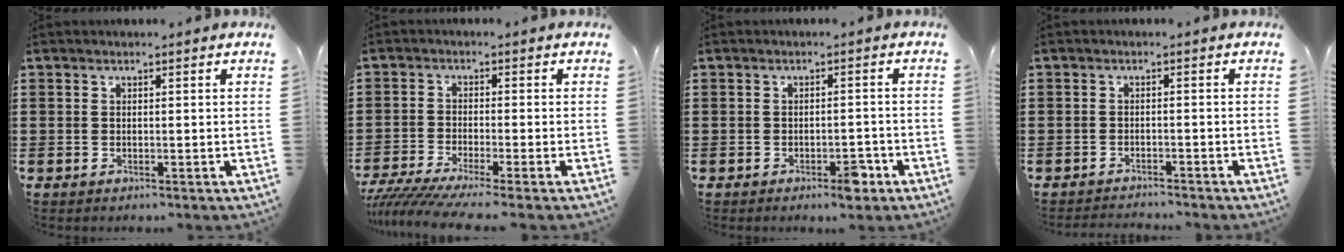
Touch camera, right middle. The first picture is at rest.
{"total": 4.1, "force": [-3.5, -0.3, 2.1], "torque": [-0.059, -0.023, -0.072]}
{"total": 3.1, "force": [-2.1, 1.0, 2.0], "torque": [-0.031, 0.003, -0.038]}
{"total": 1.5, "force": [-1.5, -0.1, 0.0], "torque": [-0.005, 0.000, -0.031]}